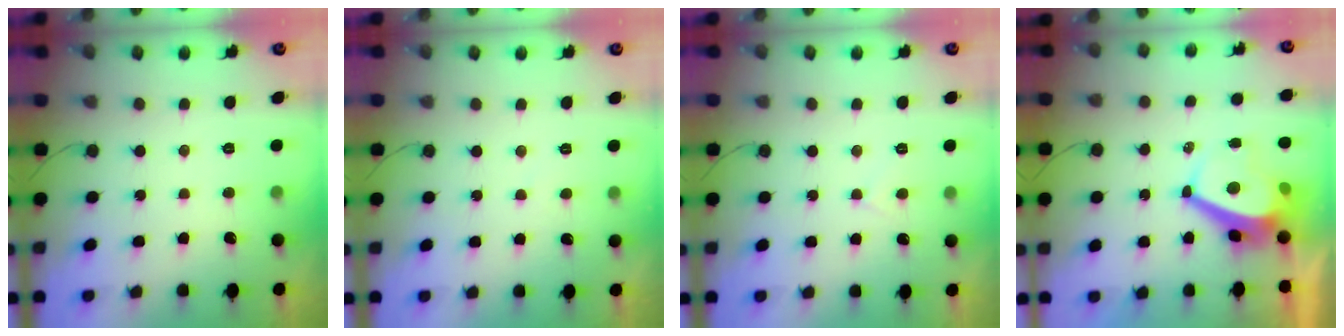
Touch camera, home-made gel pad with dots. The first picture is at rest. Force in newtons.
{"total": 1.3, "press": 1.3, "slide": 0.4}
{"total": 2.7, "press": 2.7, "slide": 0.3}
{"total": 6.4, "press": 6.3, "slide": 0.7}